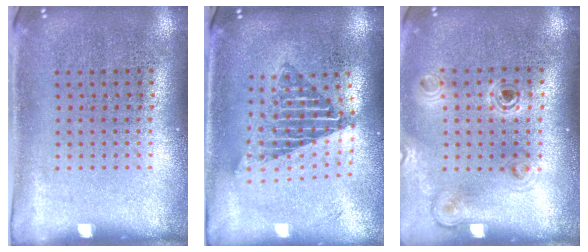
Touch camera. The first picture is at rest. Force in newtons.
{"total": 1.7, "press": 1.4, "slide": 1.0}
{"total": 1.0, "press": 1.0, "slide": 0.1}